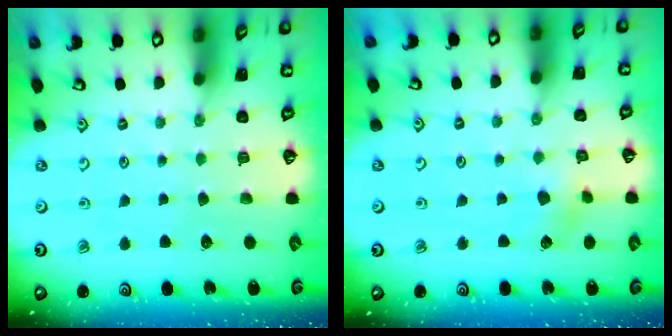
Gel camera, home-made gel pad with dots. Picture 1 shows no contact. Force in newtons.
{"total": 3.6, "press": 3.6, "slide": 0.4}